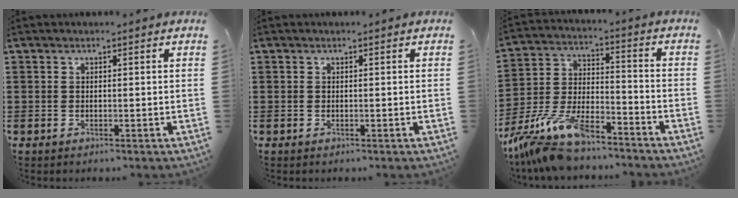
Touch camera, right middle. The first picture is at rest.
{"total": 0.0}
{"total": 11.4, "force": [-9.9, 2.5, 5.1], "torque": [-0.117, 0.016, -0.199]}